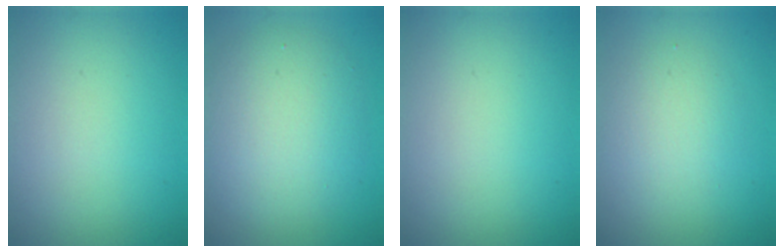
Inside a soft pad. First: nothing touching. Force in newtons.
{"total": 5.9, "press": 5.9, "slide": 0.4}
{"total": 0.0}
{"total": 2.6, "press": 2.6, "slide": 0.2}